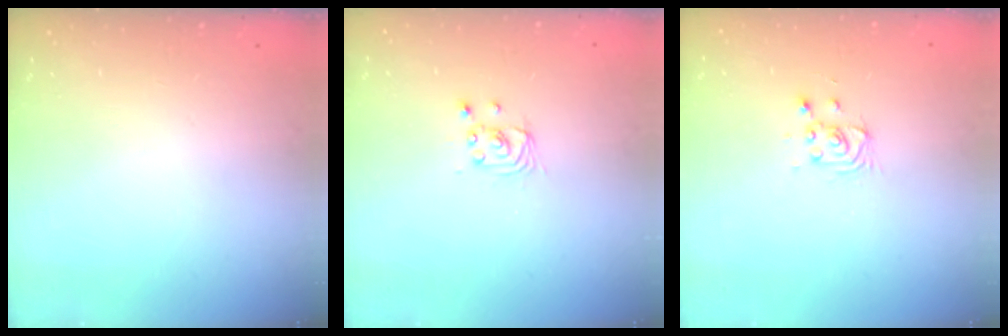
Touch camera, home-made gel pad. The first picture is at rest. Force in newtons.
{"total": 2.5, "press": 2.5, "slide": 0.1}
{"total": 3.0, "press": 3.0, "slide": 0.2}